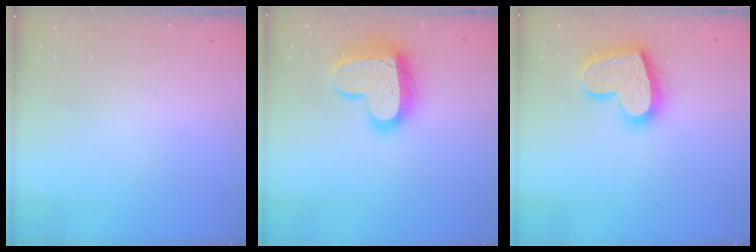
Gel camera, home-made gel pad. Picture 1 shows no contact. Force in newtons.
{"total": 17.3, "press": 17.2, "slide": 1.4}
{"total": 19.5, "press": 19.4, "slide": 1.6}